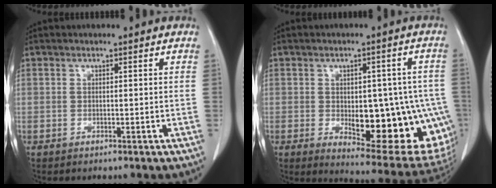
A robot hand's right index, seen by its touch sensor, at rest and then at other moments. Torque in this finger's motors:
{"motor_torque": [1.52, -0.62, 0.63, 0.07]}